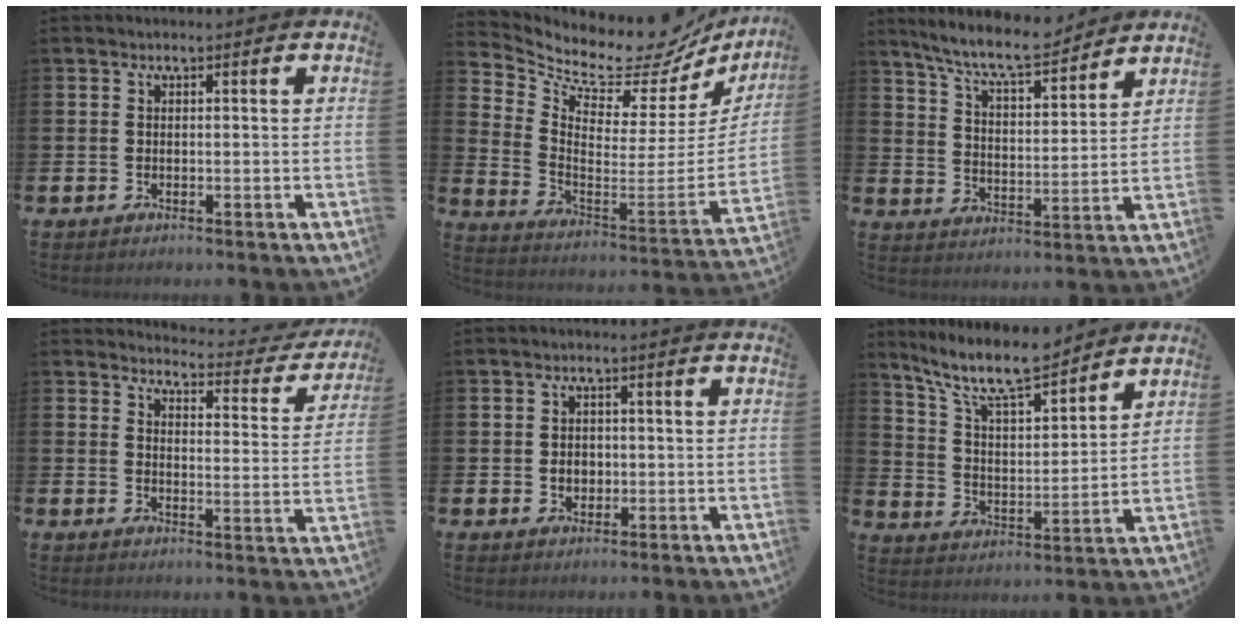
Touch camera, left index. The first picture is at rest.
{"total": 9.3, "force": [8.3, 3.4, 2.4], "torque": [-0.063, -0.085, 0.130]}
{"total": 8.7, "force": [8.0, 1.3, 3.2], "torque": [-0.083, -0.045, 0.141]}
{"total": 3.4, "force": [3.3, 1.0, 0.6], "torque": [-0.015, -0.033, 0.046]}
{"total": 2.2, "force": [-0.2, 1.9, 1.1], "torque": [-0.004, 0.001, -0.010]}
{"total": 10.6, "force": [9.3, 2.1, 4.7], "torque": [-0.117, -0.047, 0.165]}